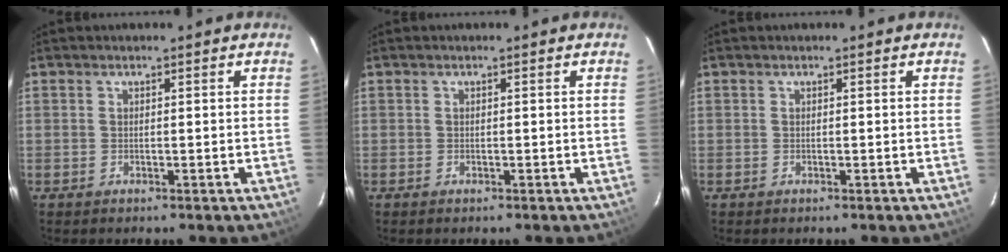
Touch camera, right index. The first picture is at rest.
{"total": 0.0}
{"total": 0.0}